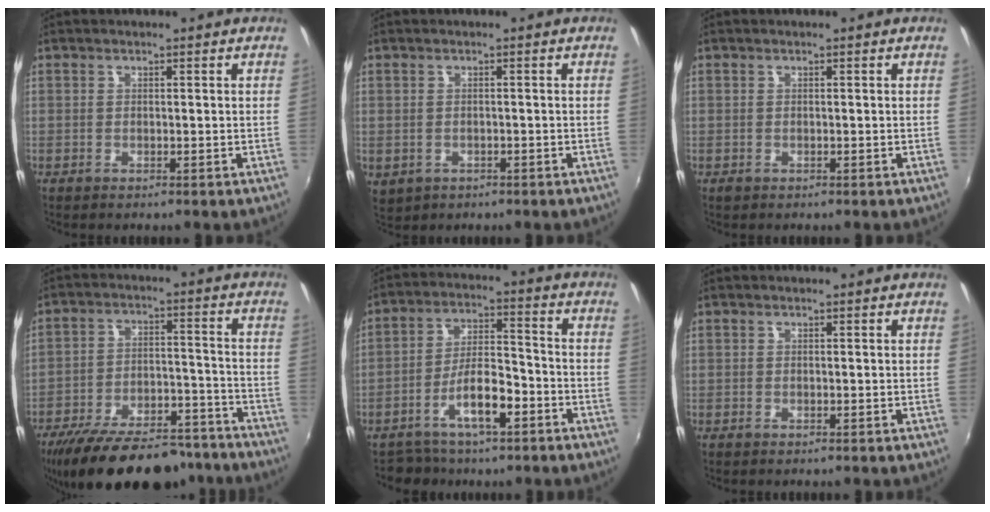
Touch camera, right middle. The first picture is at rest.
{"total": 4.1, "force": [-1.0, 3.4, 2.2], "torque": [-0.047, -0.010, -0.006]}
{"total": 0.6, "force": [-0.3, 0.4, 0.2], "torque": [-0.006, -0.004, -0.006]}
{"total": 25.0, "force": [-20.7, 8.5, 11.1], "torque": [-0.211, -0.005, -0.288]}
{"total": 8.7, "force": [-5.1, 3.9, 5.9], "torque": [-0.108, 0.019, -0.079]}
{"total": 0.0}